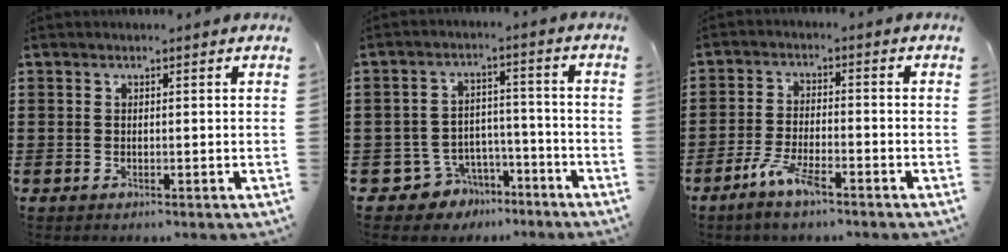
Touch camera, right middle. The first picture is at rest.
{"total": 5.6, "force": [-4.5, 3.3, 0.8], "torque": [-0.038, 0.013, -0.088]}
{"total": 5.4, "force": [-3.6, 1.3, 3.8], "torque": [-0.086, -0.002, -0.070]}